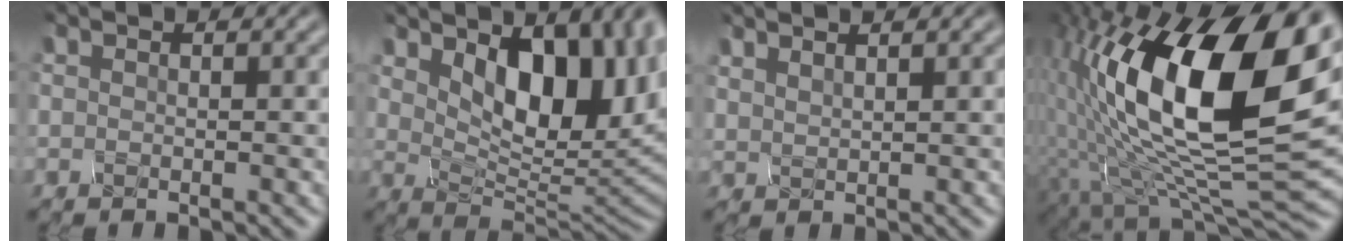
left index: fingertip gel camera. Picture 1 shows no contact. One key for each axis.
{"total": 9.7, "fx": 2.4, "fy": 5.3, "fz": 7.8, "tx": -0.123, "ty": -0.017, "tz": 0.056}
{"total": 1.4, "fx": 1.1, "fy": 0.3, "fz": 0.7, "tx": -0.017, "ty": 0.007, "tz": 0.023}
{"total": 17.5, "fx": 3.0, "fy": 7.6, "fz": 15.5, "tx": -0.284, "ty": 0.005, "tz": 0.058}